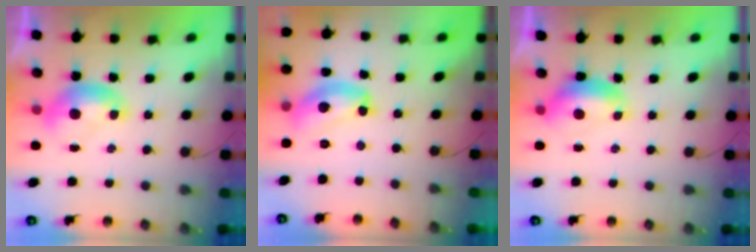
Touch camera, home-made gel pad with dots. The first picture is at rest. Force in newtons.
{"total": 10.4, "press": 10.4, "slide": 0.7}
{"total": 0.9, "press": 0.6, "slide": 0.6}